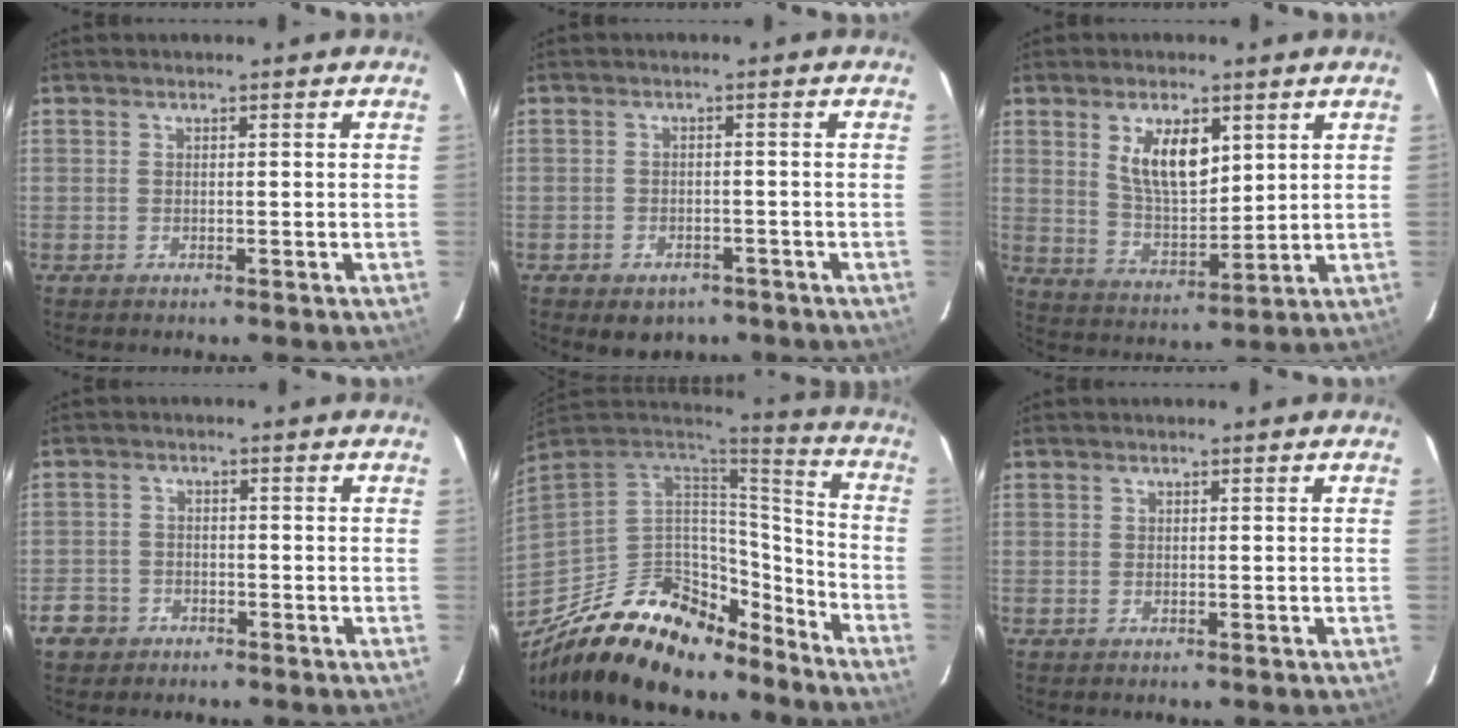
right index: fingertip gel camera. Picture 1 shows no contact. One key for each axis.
{"total": 5.9, "fx": -3.9, "fy": 3.8, "fz": 2.1, "tx": -0.044, "ty": 0.002, "tz": -0.042}
{"total": 9.6, "fx": 4.2, "fy": 4.3, "fz": 7.6, "tx": -0.135, "ty": 0.000, "tz": 0.088}
{"total": 4.9, "fx": -2.7, "fy": 3.9, "fz": 0.8, "tx": -0.030, "ty": 0.020, "tz": -0.046}
{"total": 27.0, "fx": -18.0, "fy": 13.1, "fz": 15.3, "tx": -0.301, "ty": 0.007, "tz": -0.276}
{"total": 0.0}